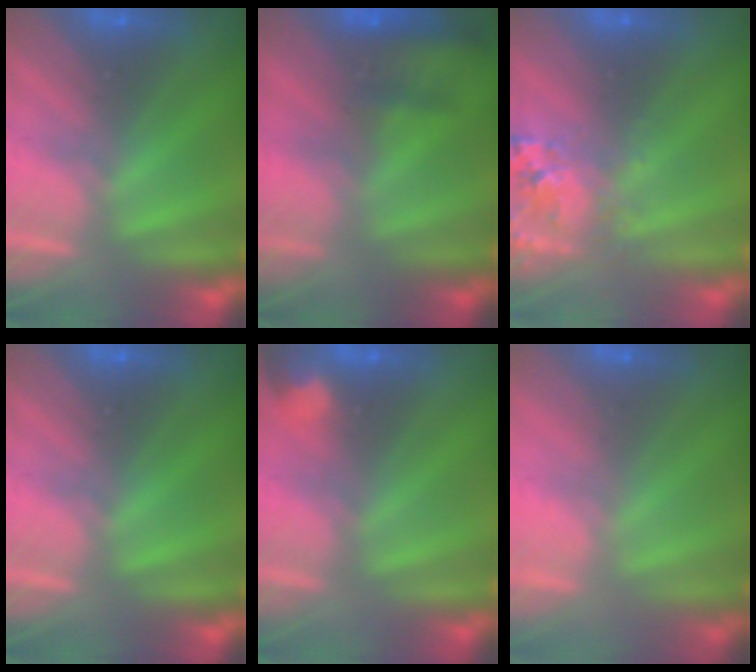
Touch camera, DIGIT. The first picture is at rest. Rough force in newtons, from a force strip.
{"total": 7.9}
{"total": 2.7}
{"total": 0.0}
{"total": 2.8}
{"total": 1.9}